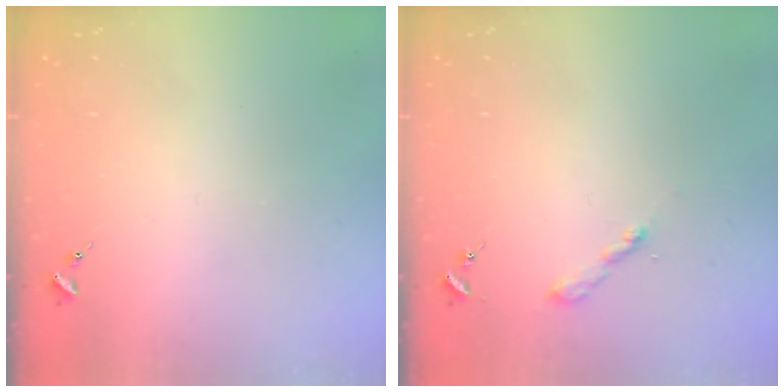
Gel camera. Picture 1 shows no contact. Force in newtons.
{"total": 2.0, "press": 2.0, "slide": 0.2}